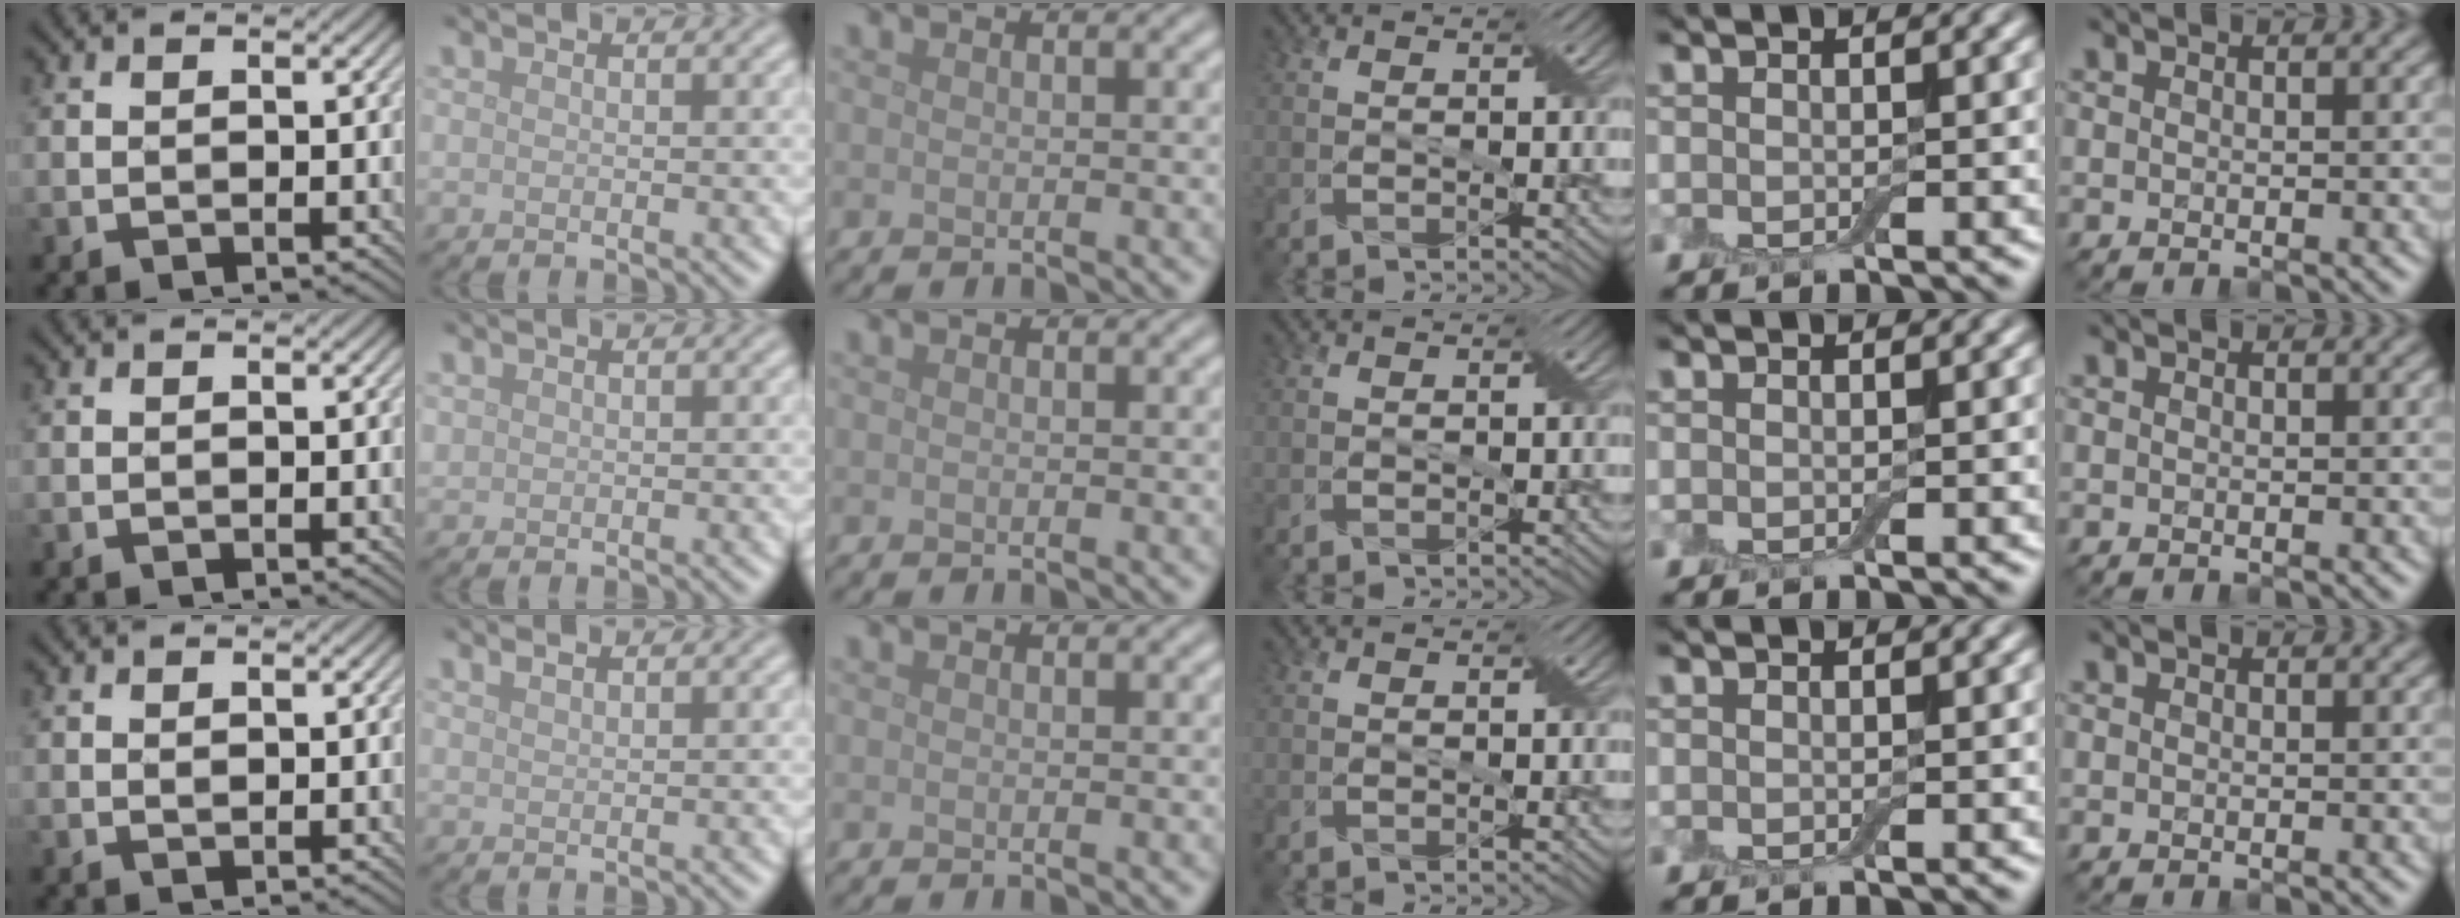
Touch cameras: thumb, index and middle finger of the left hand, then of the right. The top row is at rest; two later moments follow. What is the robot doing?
{"motion": "fold", "object": "bandage"}